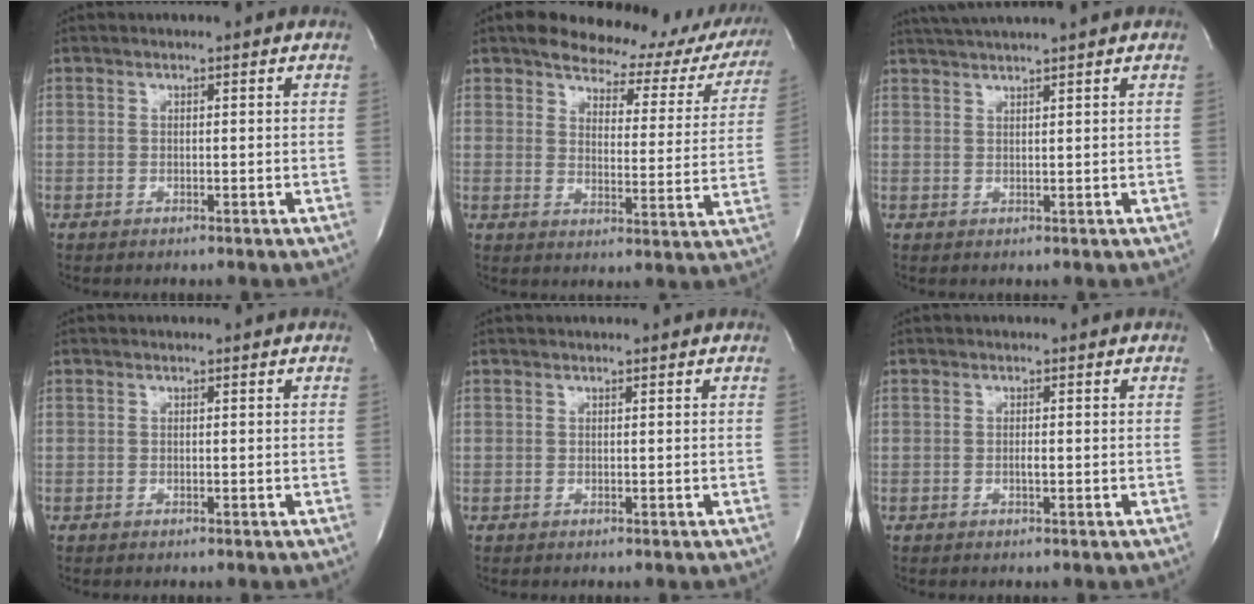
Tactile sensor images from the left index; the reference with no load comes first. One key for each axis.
{"total": 18.3, "fx": 16.0, "fy": 6.7, "fz": 6.0, "tx": -0.058, "ty": -0.016, "tz": 0.179}
{"total": 5.8, "fx": 5.2, "fy": -1.3, "fz": 2.2, "tx": -0.036, "ty": 0.019, "tz": 0.084}
{"total": 0.0}
{"total": 1.7, "fx": 1.6, "fy": 0.1, "fz": 0.6, "tx": -0.008, "ty": 0.020, "tz": 0.023}
{"total": 0.6, "fx": -0.1, "fy": 0.1, "fz": 0.6, "tx": -0.011, "ty": 0.001, "tz": -0.004}